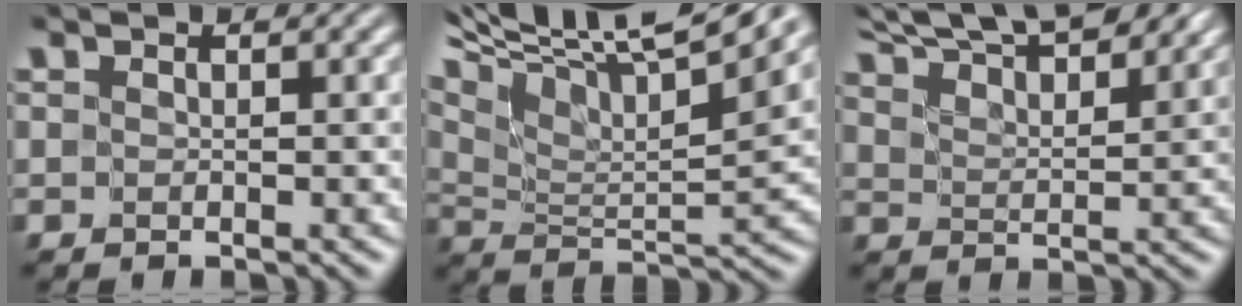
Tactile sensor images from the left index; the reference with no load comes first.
{"total": 13.5, "force": [8.4, 4.0, 9.8], "torque": [-0.191, 0.029, 0.140]}
{"total": 10.4, "force": [8.7, 2.6, 5.0], "torque": [-0.097, 0.020, 0.108]}